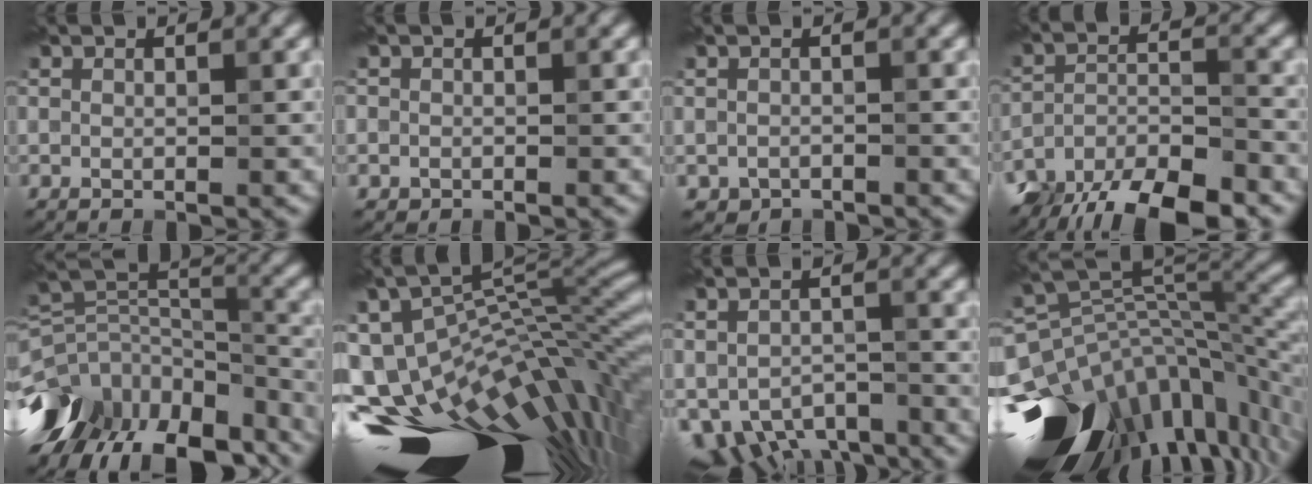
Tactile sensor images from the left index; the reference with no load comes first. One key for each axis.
{"total": 0.8, "fx": -0.3, "fy": 0.8, "fz": -0.1, "tx": 0.011, "ty": -0.004, "tz": -0.007}
{"total": 1.1, "fx": -0.8, "fy": 0.7, "fz": 0.1, "tx": 0.001, "ty": -0.006, "tz": -0.016}
{"total": 9.5, "fx": -7.6, "fy": 3.1, "fz": 4.6, "tx": -0.075, "ty": -0.009, "tz": -0.131}
{"total": 14.3, "fx": -9.1, "fy": 8.3, "fz": 7.3, "tx": -0.175, "ty": 0.010, "tz": -0.128}
{"total": 18.8, "fx": -7.9, "fy": 8.6, "fz": 14.7, "tx": -0.231, "ty": -0.010, "tz": -0.099}
{"total": 6.2, "fx": -4.0, "fy": 3.4, "fz": 3.3, "tx": -0.050, "ty": -0.024, "tz": -0.058}
{"total": 16.0, "fx": -7.7, "fy": 8.9, "fz": 10.8, "tx": -0.202, "ty": -0.028, "tz": -0.106}